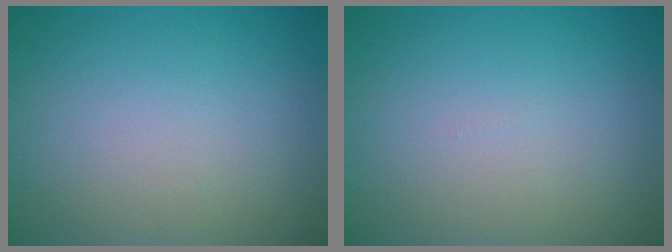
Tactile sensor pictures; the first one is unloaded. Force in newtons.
{"total": 0.0}